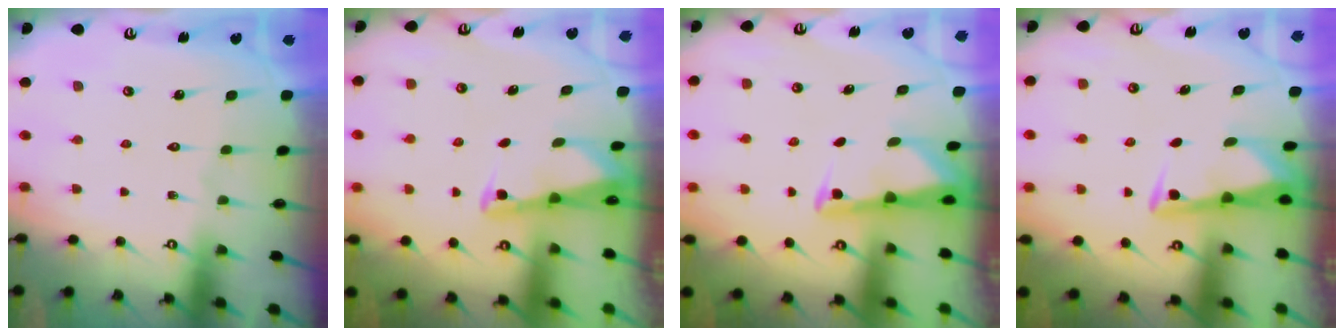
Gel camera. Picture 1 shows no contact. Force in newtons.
{"total": 2.3, "press": 2.3, "slide": 0.3}
{"total": 3.0, "press": 3.0, "slide": 0.3}
{"total": 3.2, "press": 3.2, "slide": 0.3}